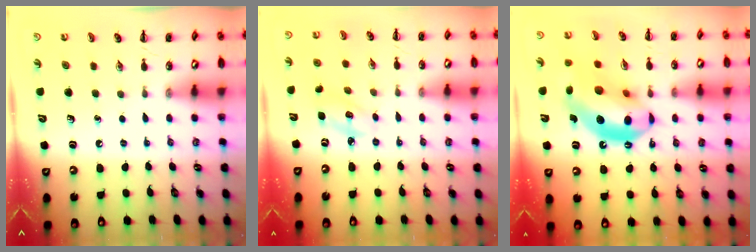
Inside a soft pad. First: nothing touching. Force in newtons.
{"total": 2.7, "press": 2.7, "slide": 0.4}
{"total": 18.5, "press": 17.8, "slide": 5.0}